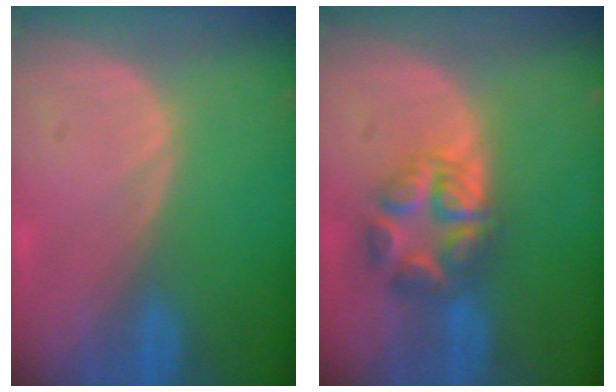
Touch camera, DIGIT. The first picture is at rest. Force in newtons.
{"total": 6.3, "press": 6.3, "slide": 0.2}